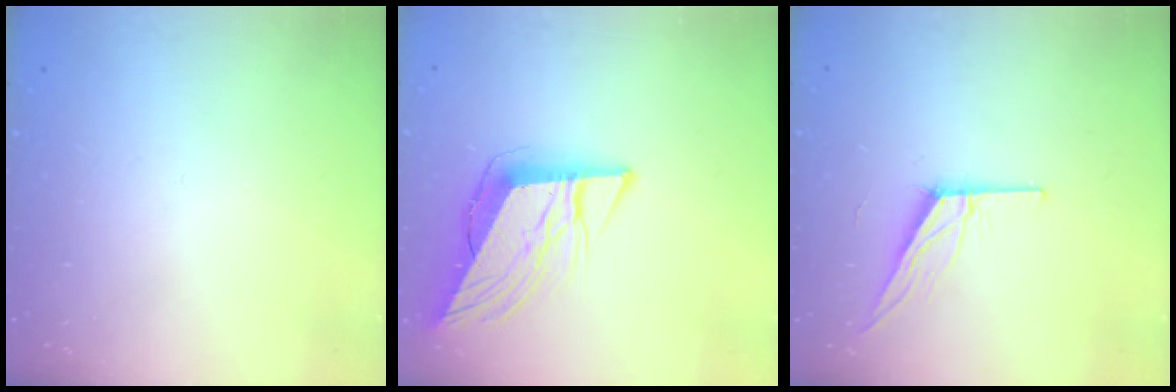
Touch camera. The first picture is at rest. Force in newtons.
{"total": 11.1, "press": 10.3, "slide": 4.0}
{"total": 10.8, "press": 10.4, "slide": 2.7}